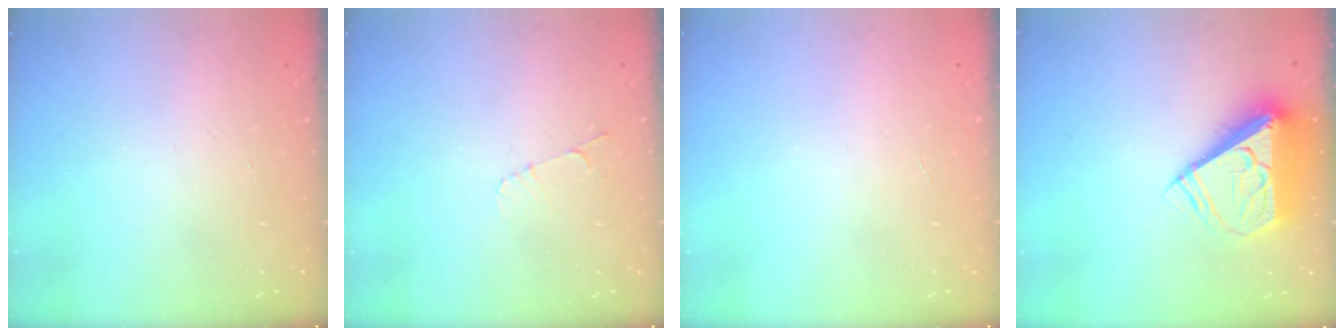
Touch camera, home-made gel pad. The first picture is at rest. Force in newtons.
{"total": 3.3, "press": 3.2, "slide": 0.3}
{"total": 0.0}
{"total": 9.8, "press": 9.7, "slide": 1.6}